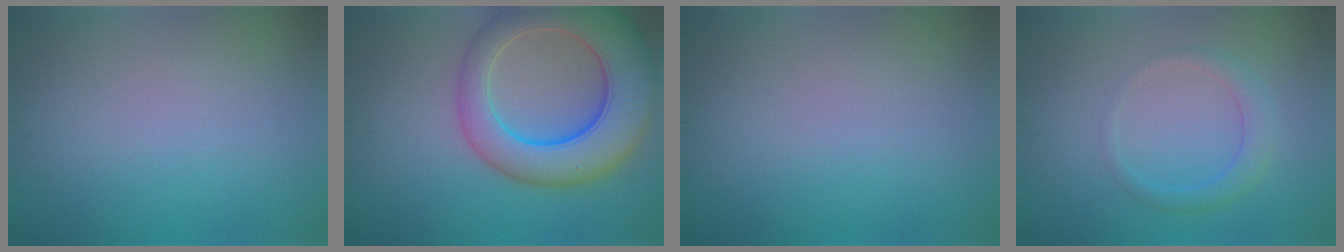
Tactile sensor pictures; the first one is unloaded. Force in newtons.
{"total": 10.5, "press": 10.5, "slide": 0.5}
{"total": 0.0}
{"total": 2.2, "press": 2.2, "slide": 0.1}